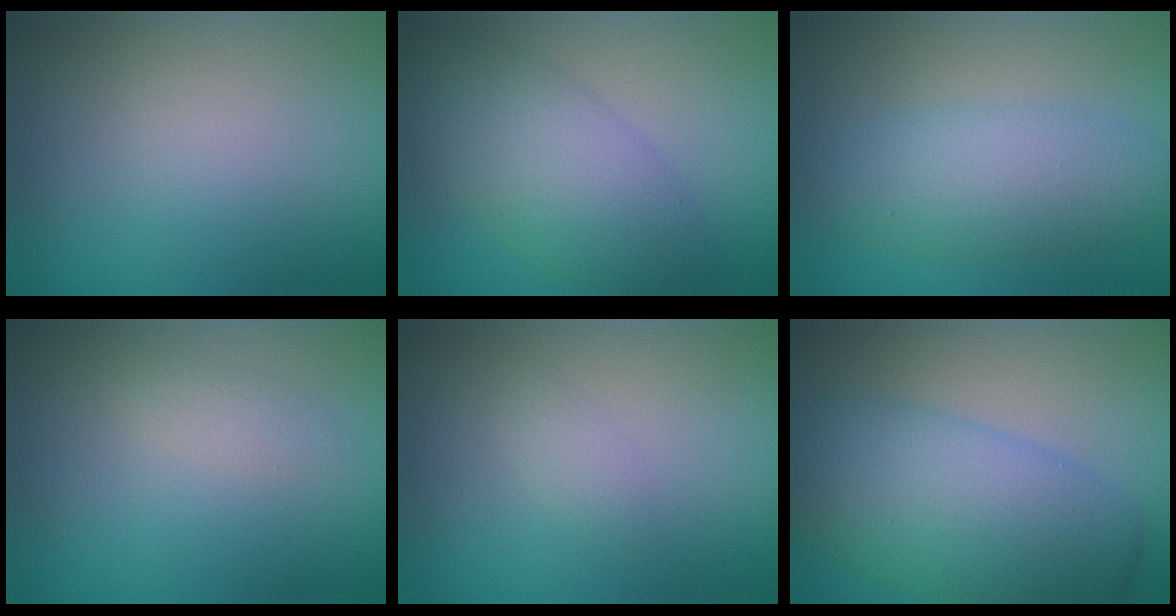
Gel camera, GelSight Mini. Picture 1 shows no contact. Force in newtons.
{"total": 6.2, "press": 6.2, "slide": 0.1}
{"total": 4.9, "press": 4.9, "slide": 0.1}
{"total": 1.2, "press": 1.2, "slide": 0.0}
{"total": 1.0, "press": 1.0, "slide": 0.0}
{"total": 8.2, "press": 8.2, "slide": 0.1}